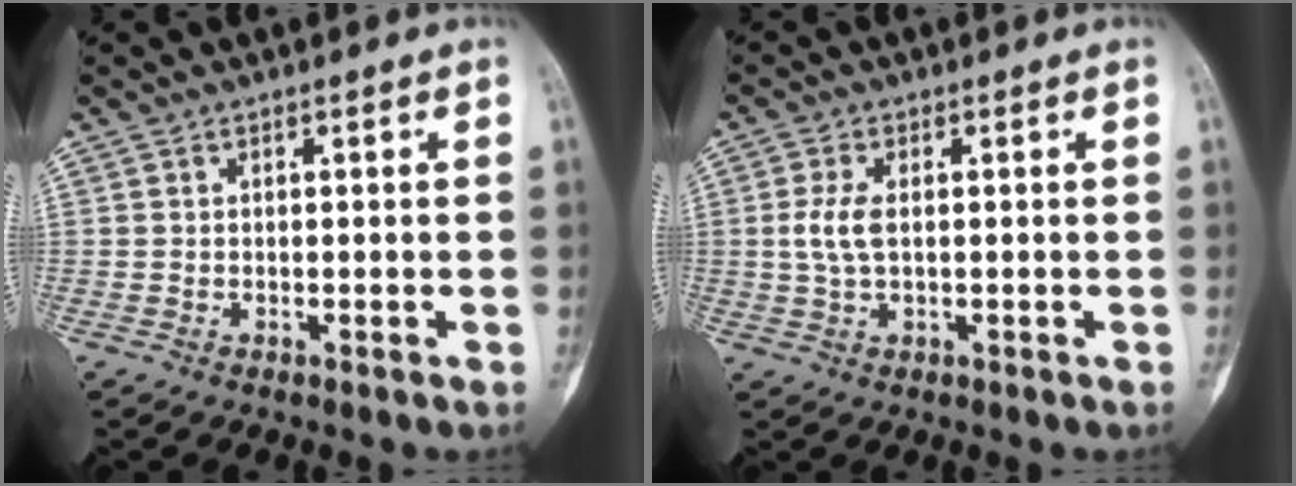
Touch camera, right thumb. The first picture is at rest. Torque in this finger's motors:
{"motor_torque": [0.23, 0.22, 0.55, 0.44, 0.05]}